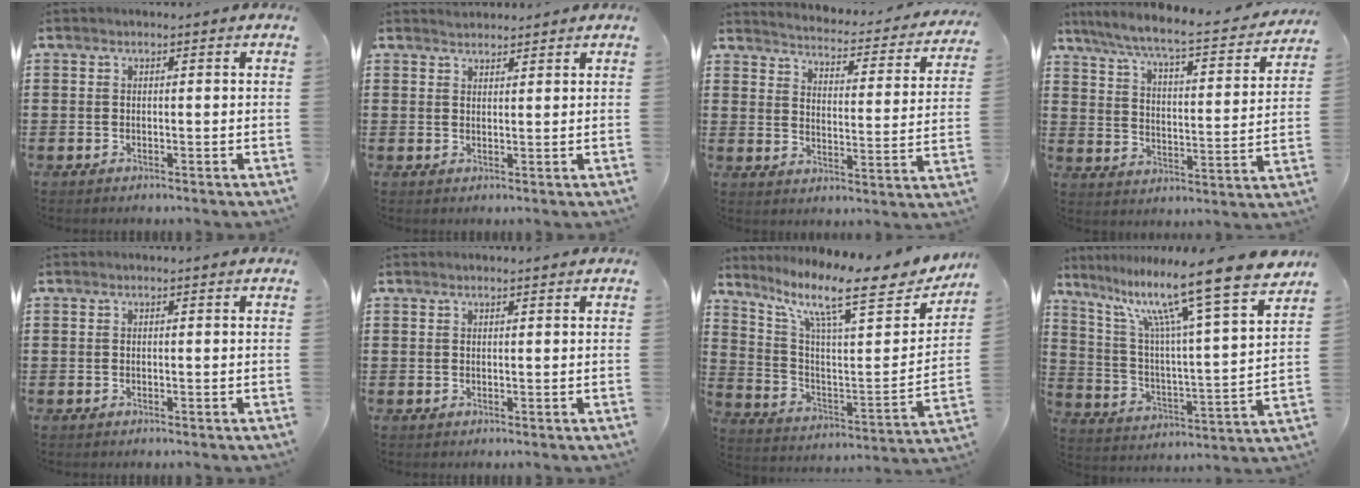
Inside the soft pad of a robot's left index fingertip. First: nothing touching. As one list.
[{"total": 1.6, "force": [1.6, 0.3, -0.1], "torque": [-0.001, 0.002, 0.033]}, {"total": 3.0, "force": [3.0, -0.3, 0.4], "torque": [-0.029, -0.033, 0.043]}, {"total": 6.1, "force": [5.2, -0.2, 3.1], "torque": [-0.084, -0.041, 0.081]}, {"total": 0.0}, {"total": 0.6, "force": [0.5, 0.0, 0.4], "torque": [-0.007, -0.001, 0.010]}, {"total": 12.5, "force": [9.2, 2.1, 8.2], "torque": [-0.171, -0.063, 0.146]}, {"total": 14.5, "force": [11.2, 0.0, 9.1], "torque": [-0.189, -0.081, 0.176]}]